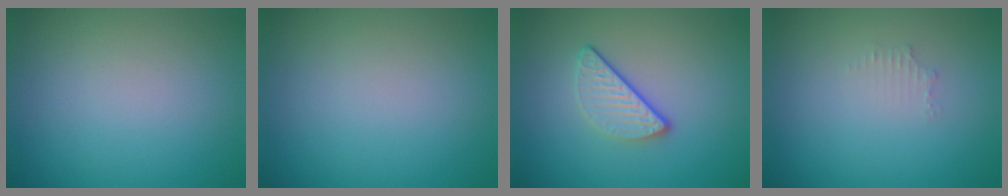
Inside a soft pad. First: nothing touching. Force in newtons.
{"total": 0.0}
{"total": 3.0, "press": 2.3, "slide": 1.9}
{"total": 0.9, "press": 0.8, "slide": 0.1}